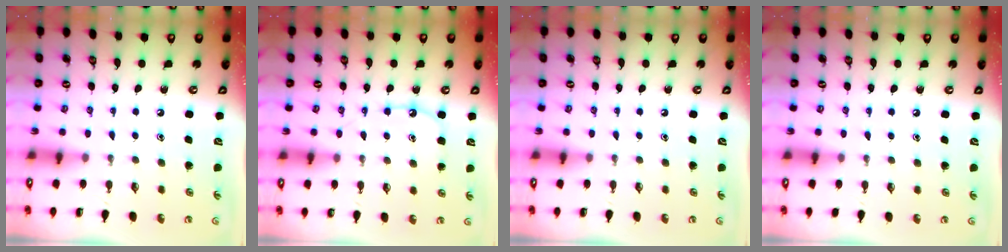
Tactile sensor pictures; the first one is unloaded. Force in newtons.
{"total": 8.3, "press": 8.2, "slide": 0.8}
{"total": 0.0}
{"total": 2.9, "press": 2.8, "slide": 0.4}